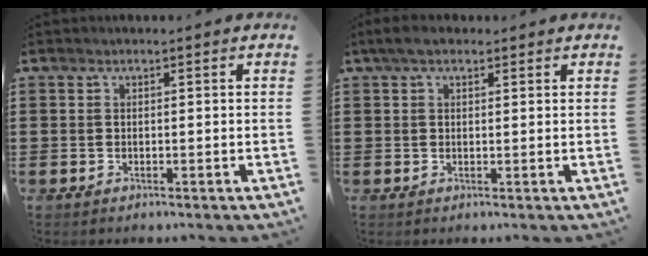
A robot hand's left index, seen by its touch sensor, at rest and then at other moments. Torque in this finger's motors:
{"motor_torque": [0.17, -0.21, 0.07, 0.07]}